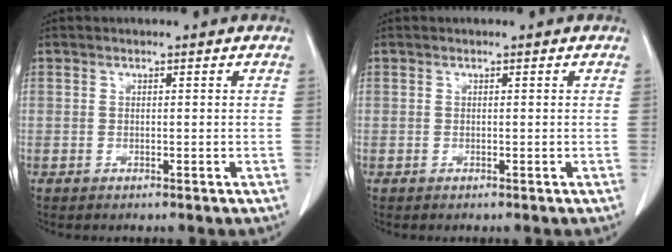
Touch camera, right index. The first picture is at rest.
{"total": 0.0}